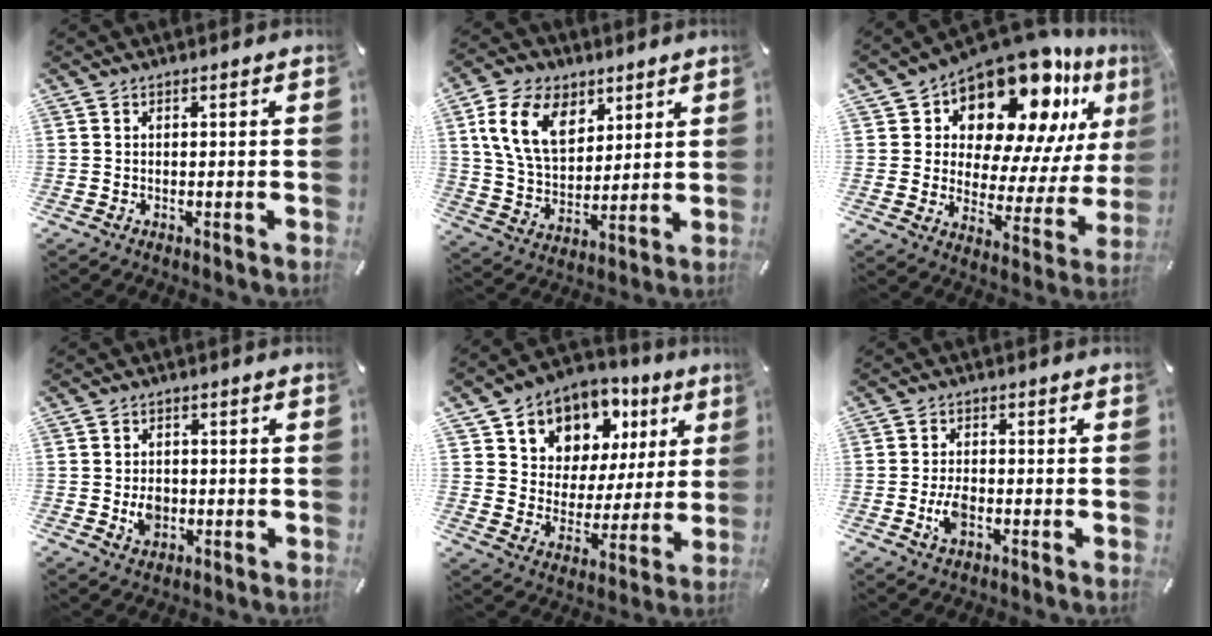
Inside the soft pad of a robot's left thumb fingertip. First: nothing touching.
{"total": 14.2, "force": [6.5, 9.8, 8.0], "torque": [-0.178, -0.012, 0.122]}
{"total": 18.3, "force": [13.6, 8.6, 8.8], "torque": [-0.138, -0.114, 0.229]}
{"total": 4.7, "force": [-0.7, 3.8, 2.6], "torque": [-0.035, -0.002, -0.014]}
{"total": 10.5, "force": [6.8, 7.8, 1.4], "torque": [-0.034, -0.067, 0.125]}
{"total": 4.7, "force": [-1.4, 2.7, 3.6], "torque": [-0.081, 0.002, -0.028]}